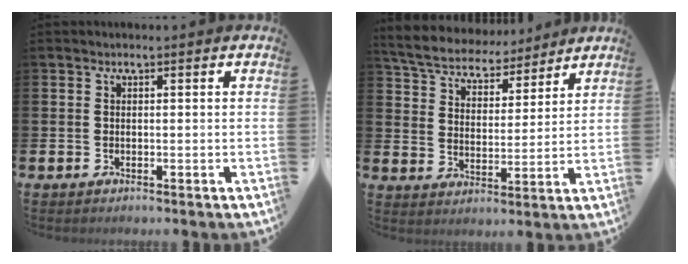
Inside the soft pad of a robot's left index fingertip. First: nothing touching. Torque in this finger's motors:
{"motor_torque": [1.29, -0.85, 0.63, 0.21]}